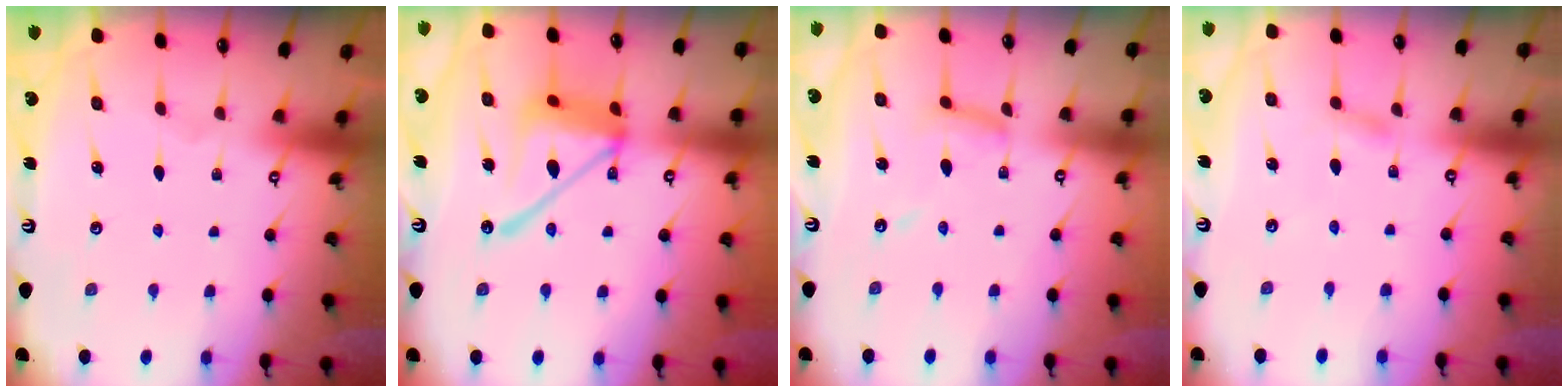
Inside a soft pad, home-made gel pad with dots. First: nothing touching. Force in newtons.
{"total": 15.7, "press": 15.7, "slide": 1.6}
{"total": 7.6, "press": 7.6, "slide": 0.2}
{"total": 4.2, "press": 4.2, "slide": 0.5}